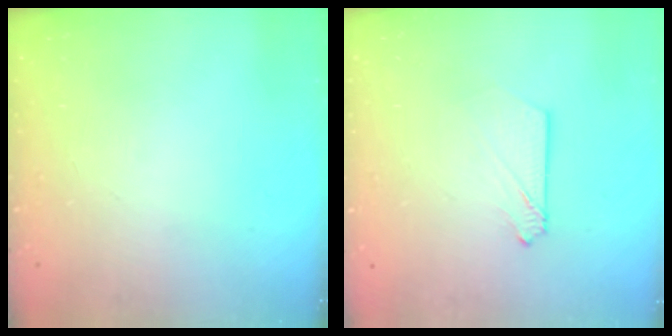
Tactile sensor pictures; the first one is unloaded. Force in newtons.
{"total": 2.9, "press": 2.9, "slide": 0.4}